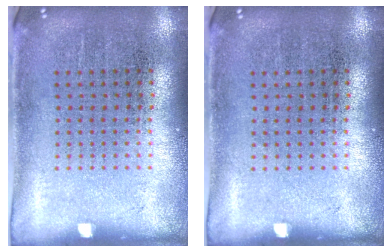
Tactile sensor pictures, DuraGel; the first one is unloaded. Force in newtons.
{"total": 0.0}